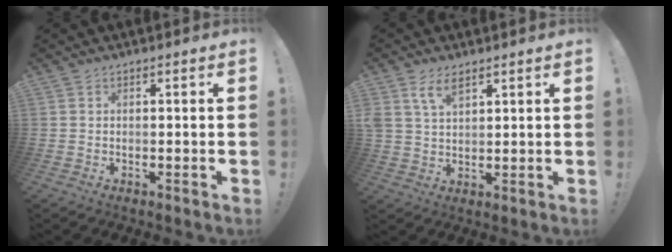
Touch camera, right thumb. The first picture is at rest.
{"total": 6.3, "force": [3.9, 3.2, 3.8], "torque": [-0.080, -0.006, 0.076]}